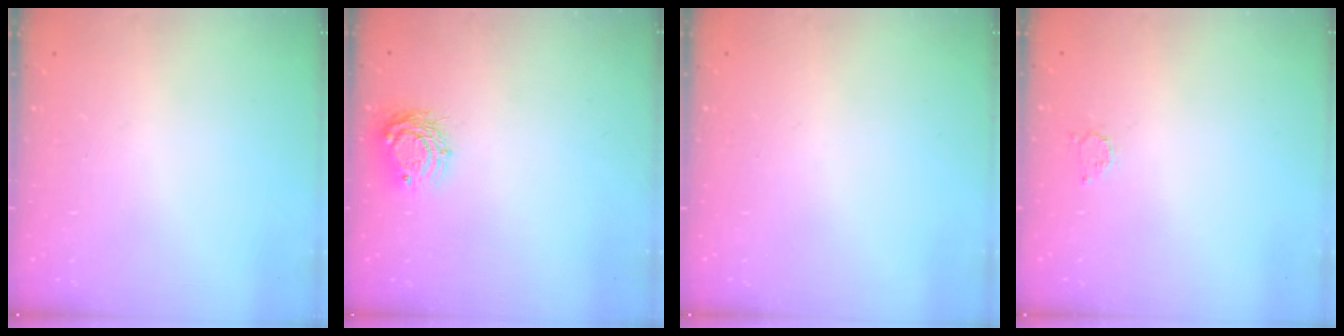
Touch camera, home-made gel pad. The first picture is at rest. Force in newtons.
{"total": 7.7, "press": 7.7, "slide": 0.4}
{"total": 0.0}
{"total": 1.7, "press": 1.7, "slide": 0.3}